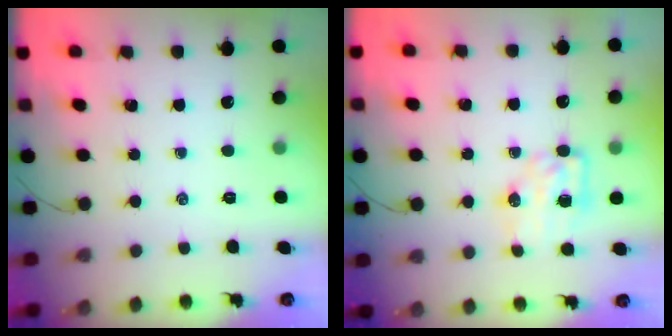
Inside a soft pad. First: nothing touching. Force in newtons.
{"total": 6.5, "press": 6.5, "slide": 0.4}